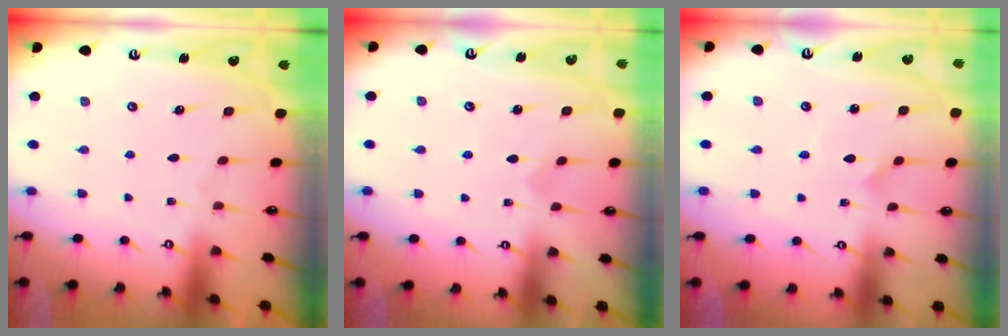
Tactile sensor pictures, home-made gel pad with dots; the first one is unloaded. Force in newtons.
{"total": 2.0, "press": 2.0, "slide": 0.2}
{"total": 1.8, "press": 1.8, "slide": 0.1}